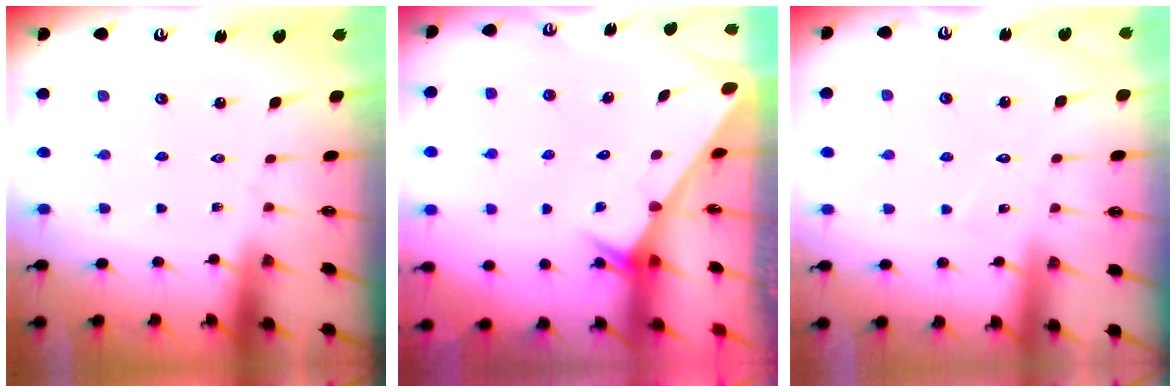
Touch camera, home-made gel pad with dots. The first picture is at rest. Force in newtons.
{"total": 2.1, "press": 2.1, "slide": 0.1}
{"total": 5.5, "press": 5.5, "slide": 0.4}